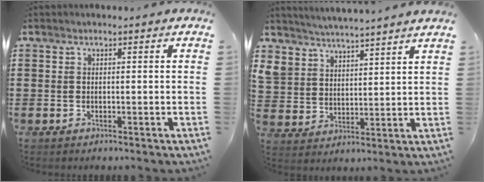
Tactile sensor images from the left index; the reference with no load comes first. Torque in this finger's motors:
{"motor_torque": [1.09, -1.05, 0.93, 0.21]}